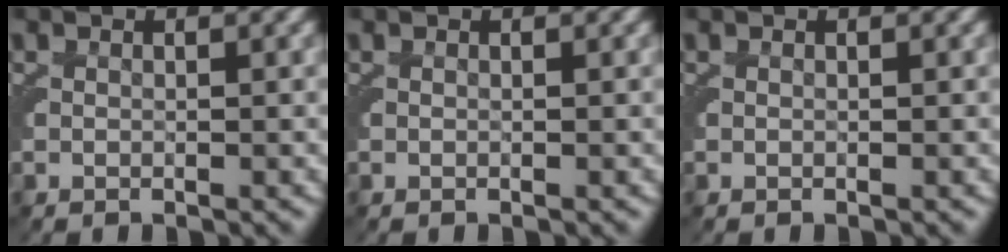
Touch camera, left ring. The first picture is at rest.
{"total": 0.0}
{"total": 0.0}